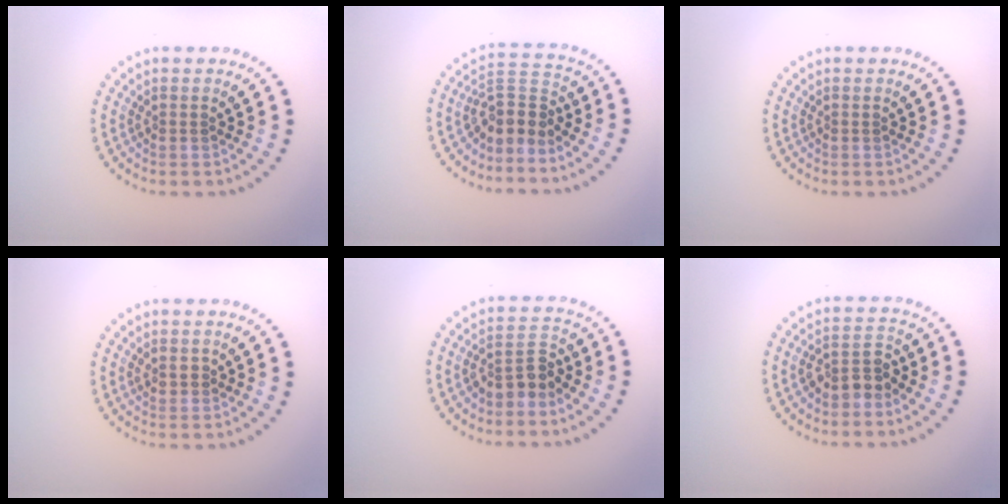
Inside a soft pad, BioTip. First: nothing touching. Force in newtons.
{"total": 3.3, "press": 2.5, "slide": 2.1}
{"total": 0.0}
{"total": 0.5, "press": 0.4, "slide": 0.3}
{"total": 2.9, "press": 2.6, "slide": 1.3}
{"total": 2.6, "press": 2.4, "slide": 1.1}